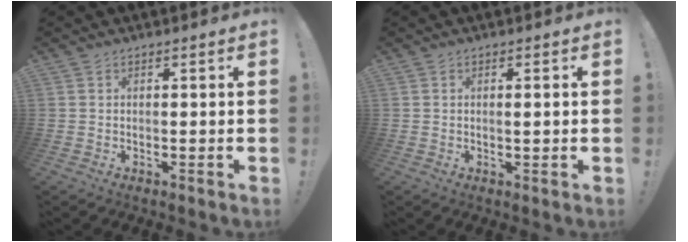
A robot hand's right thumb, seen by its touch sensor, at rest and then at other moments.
{"total": 1.6, "force": [0.1, 0.0, 1.6], "torque": [-0.017, -0.007, -0.002]}